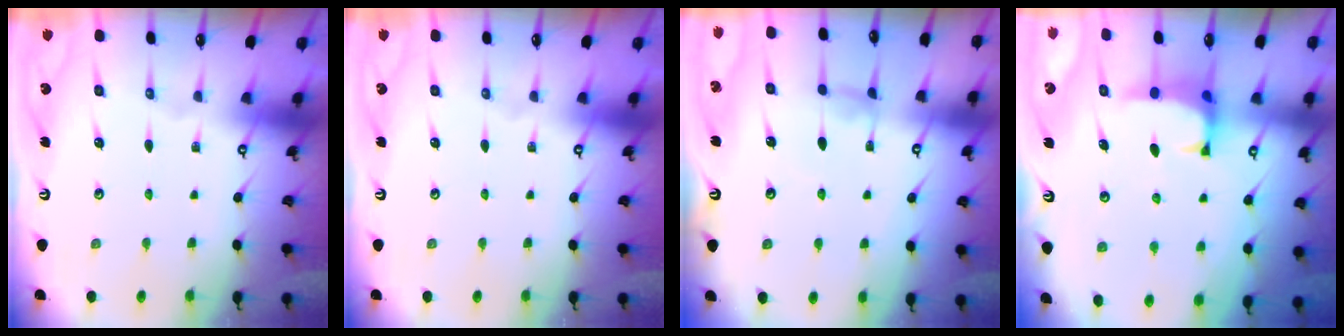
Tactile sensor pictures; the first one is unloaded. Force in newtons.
{"total": 0.0}
{"total": 1.5, "press": 1.5, "slide": 0.4}
{"total": 1.1, "press": 0.9, "slide": 0.6}